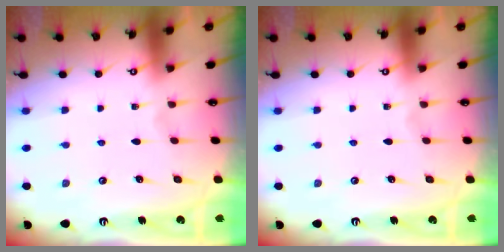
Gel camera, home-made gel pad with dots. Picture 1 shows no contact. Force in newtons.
{"total": 0.0}